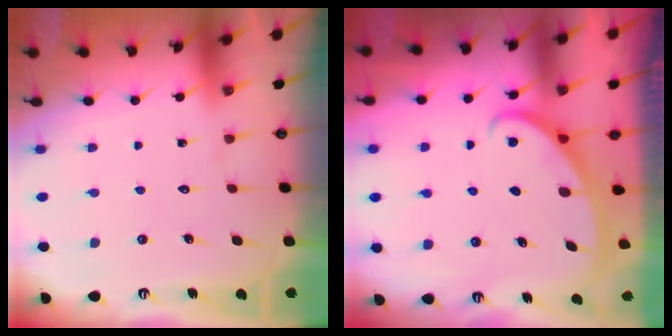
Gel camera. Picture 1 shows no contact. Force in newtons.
{"total": 3.0, "press": 3.0, "slide": 0.1}